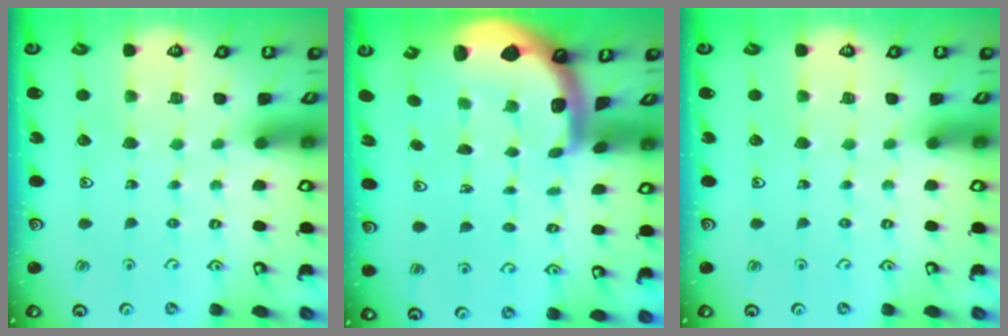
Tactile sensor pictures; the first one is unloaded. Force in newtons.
{"total": 2.6, "press": 2.6, "slide": 0.6}
{"total": 0.0}